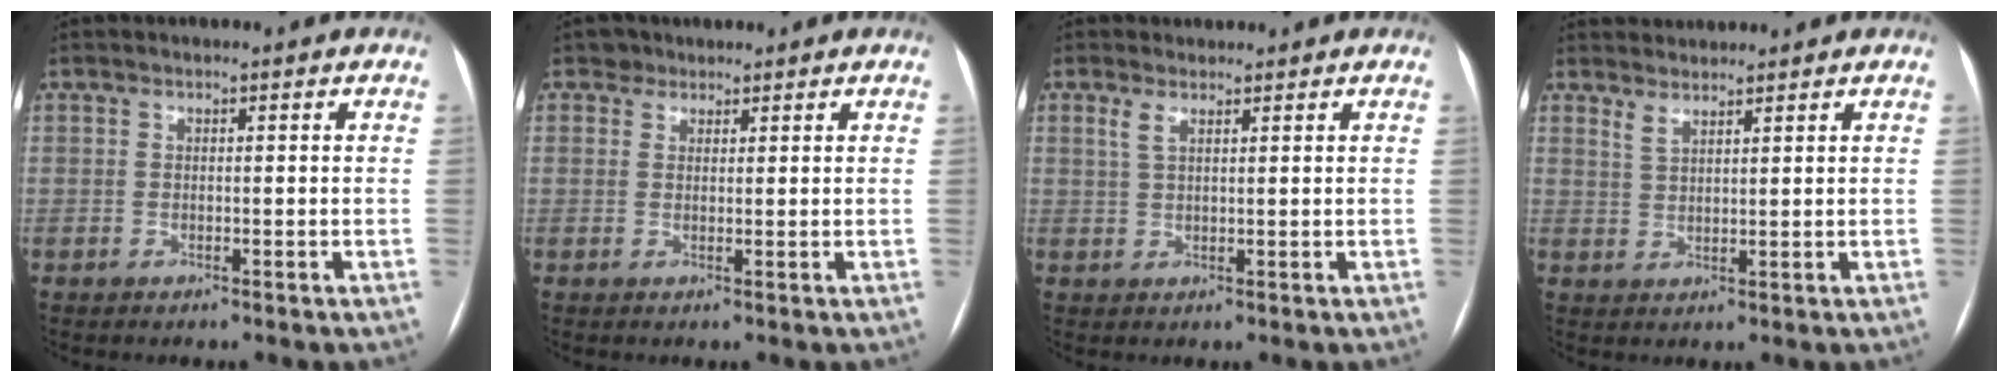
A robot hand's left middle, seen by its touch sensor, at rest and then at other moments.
{"total": 1.6, "force": [1.2, 1.1, -0.3], "torque": [0.011, 0.007, 0.013]}
{"total": 1.9, "force": [1.4, 0.6, 1.2], "torque": [-0.034, 0.011, 0.030]}
{"total": 3.6, "force": [3.5, 0.6, 0.5], "torque": [-0.006, 0.013, 0.062]}